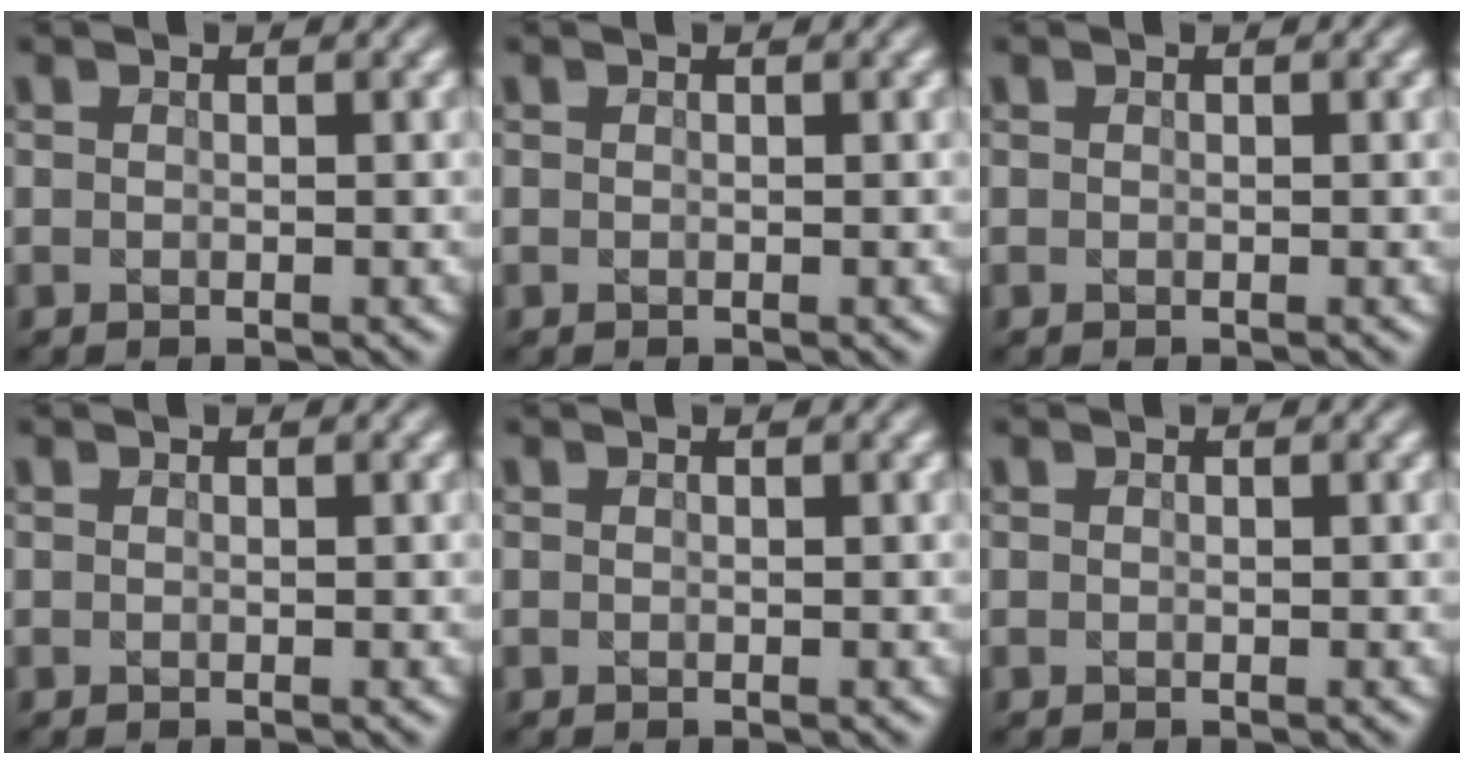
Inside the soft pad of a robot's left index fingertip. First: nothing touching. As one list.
[{"total": 0.0}, {"total": 0.0}, {"total": 0.0}, {"total": 0.0}, {"total": 0.0}]